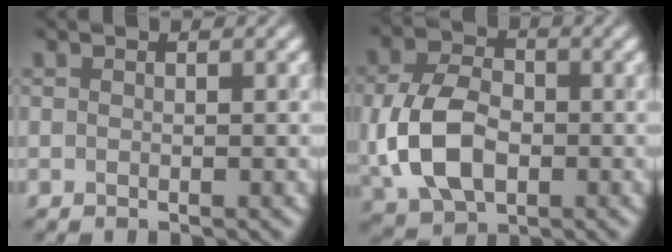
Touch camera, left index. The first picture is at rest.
{"total": 7.7, "force": [-1.0, 5.3, 5.6], "torque": [-0.127, -0.007, -0.022]}